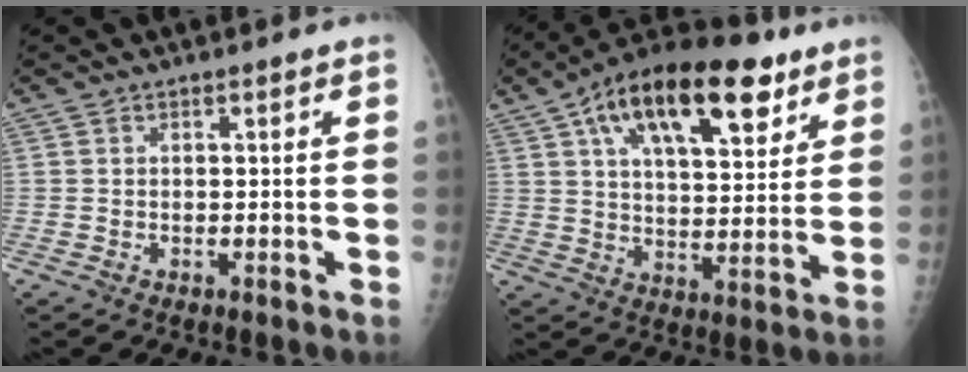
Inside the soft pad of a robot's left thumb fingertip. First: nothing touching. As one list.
[{"total": 21.6, "force": [11.1, 9.6, 15.8], "torque": [-0.230, -0.014, 0.180]}]